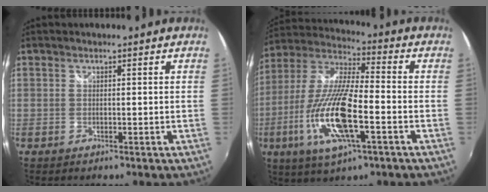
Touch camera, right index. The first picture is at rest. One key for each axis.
{"total": 18.6, "fx": -6.2, "fy": 5.0, "fz": 16.8, "tx": -0.348, "ty": -0.025, "tz": -0.121}